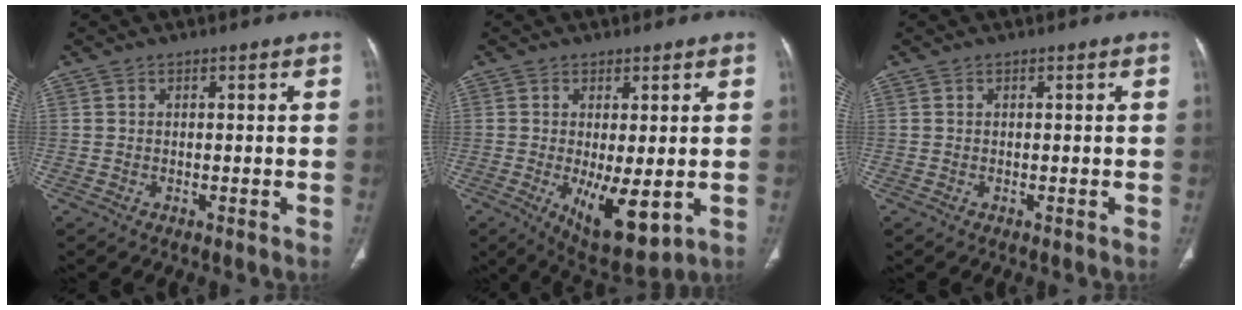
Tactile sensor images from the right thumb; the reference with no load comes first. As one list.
[{"total": 9.8, "force": [-1.8, 3.6, 8.9], "torque": [-0.136, -0.029, -0.013]}, {"total": 0.0}]